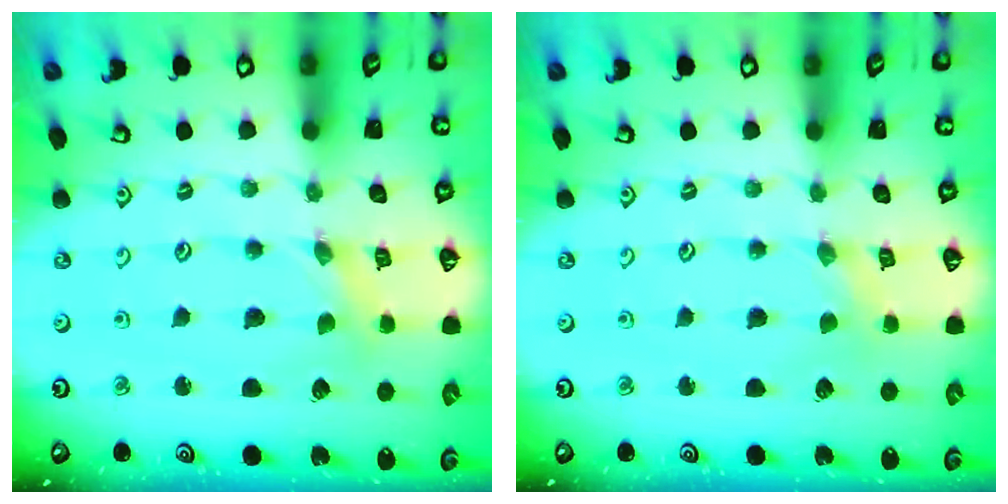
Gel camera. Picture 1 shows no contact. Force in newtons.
{"total": 0.7, "press": 0.7, "slide": 0.2}